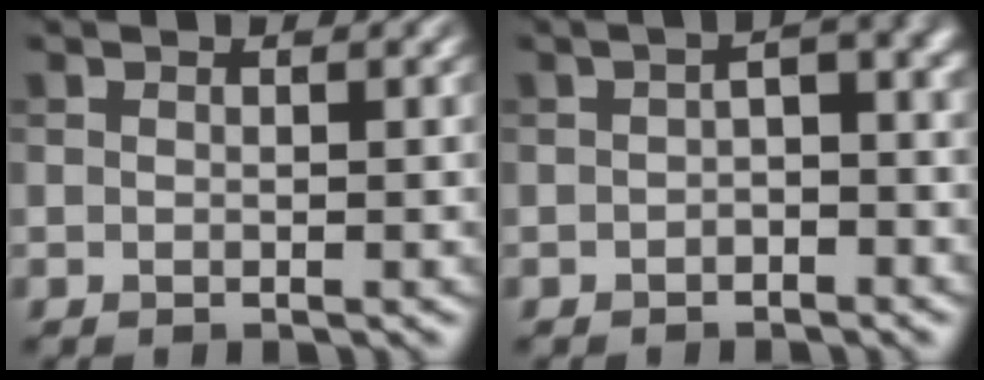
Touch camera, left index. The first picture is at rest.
{"total": 3.8, "force": [-0.5, 1.7, 3.4], "torque": [-0.039, 0.009, -0.011]}